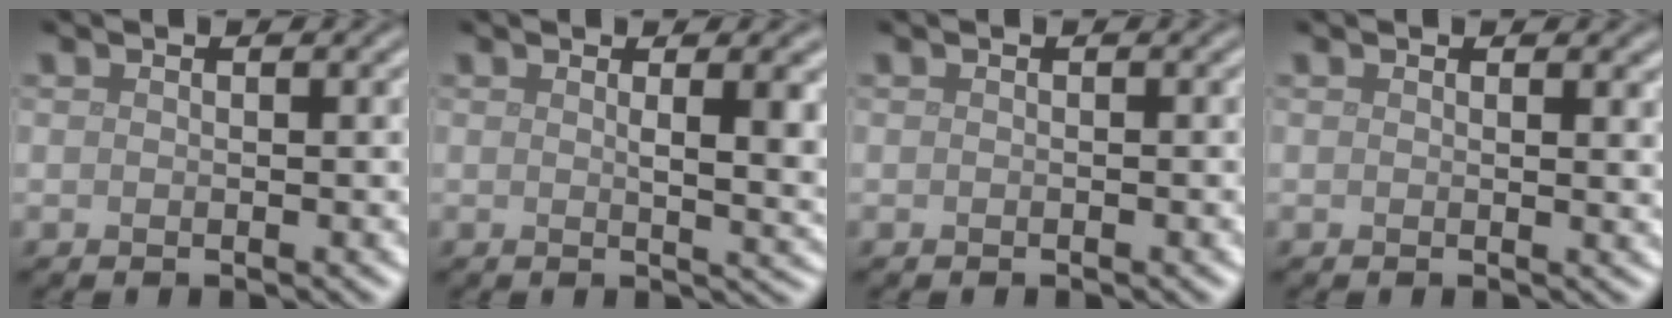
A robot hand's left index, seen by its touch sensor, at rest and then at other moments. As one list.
[{"total": 5.3, "force": [1.1, 1.7, 4.9], "torque": [-0.049, -0.001, 0.019]}, {"total": 0.0}, {"total": 1.6, "force": [0.9, 0.6, 1.1], "torque": [-0.006, 0.000, 0.014]}]